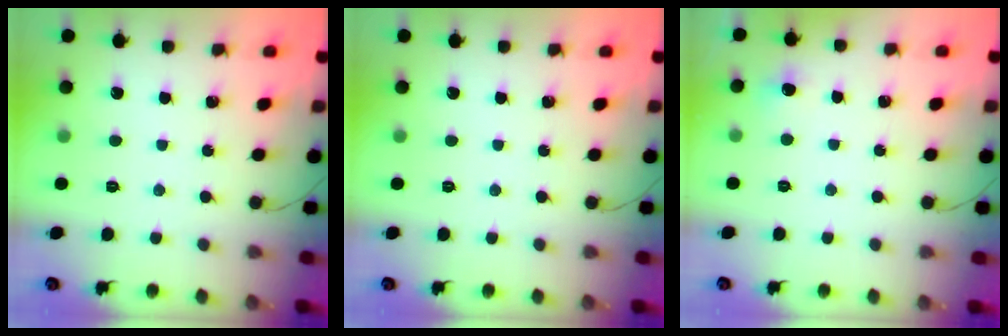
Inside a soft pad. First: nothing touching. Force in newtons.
{"total": 0.0}
{"total": 9.1, "press": 4.3, "slide": 8.1}